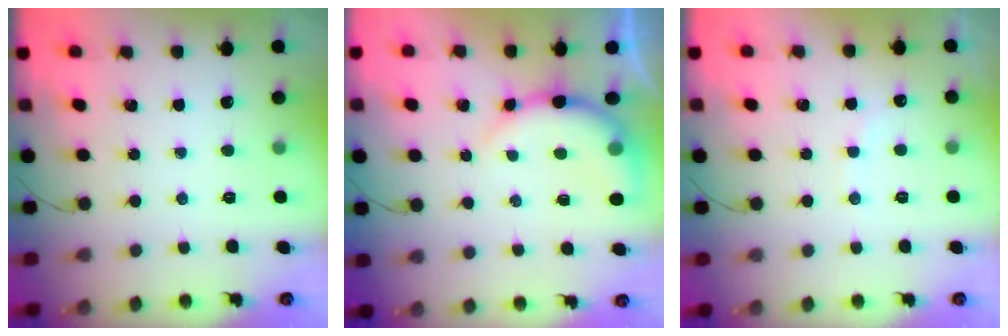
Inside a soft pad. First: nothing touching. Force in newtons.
{"total": 9.0, "press": 8.9, "slide": 1.2}
{"total": 6.0, "press": 5.9, "slide": 1.1}